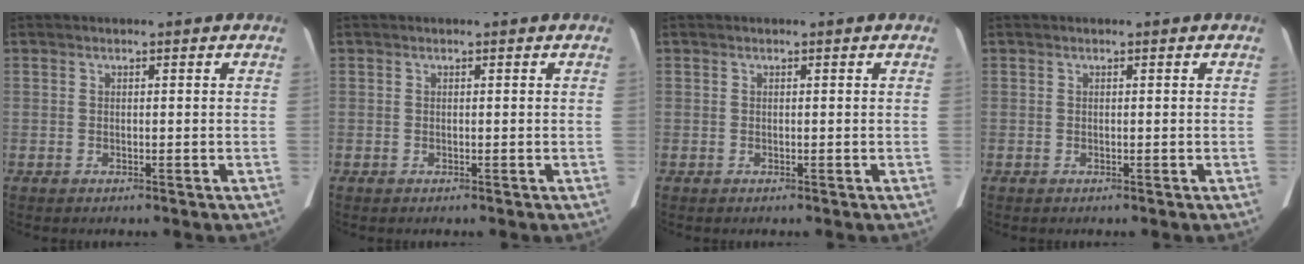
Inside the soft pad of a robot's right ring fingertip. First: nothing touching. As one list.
[{"total": 0.0}, {"total": 0.0}, {"total": 0.0}]